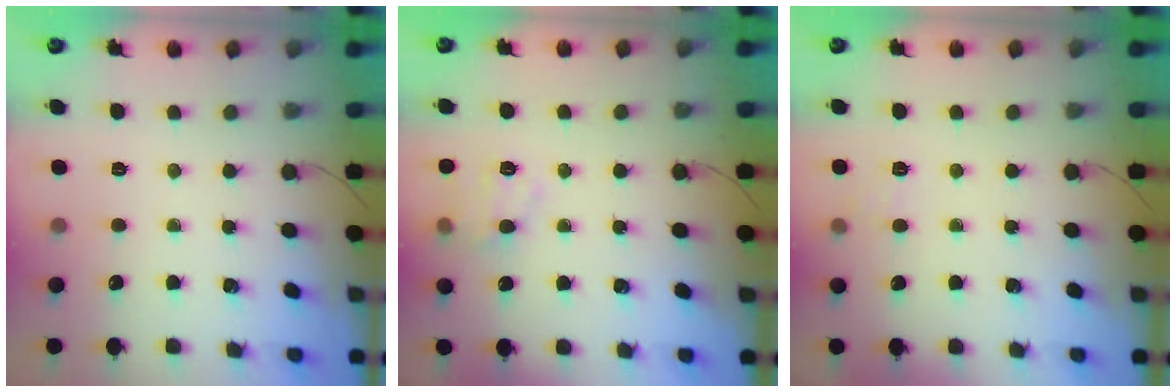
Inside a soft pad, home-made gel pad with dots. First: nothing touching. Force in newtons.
{"total": 9.8, "press": 9.7, "slide": 1.4}
{"total": 5.6, "press": 5.4, "slide": 1.5}